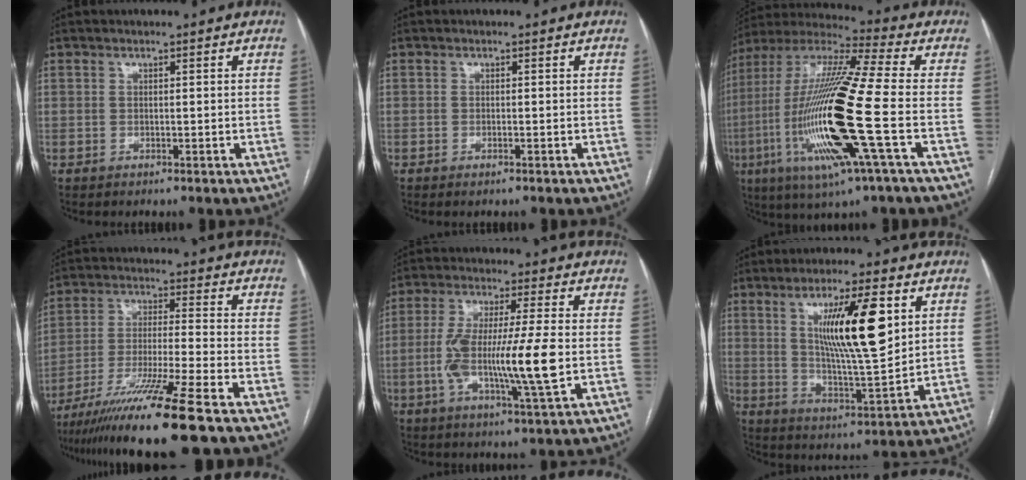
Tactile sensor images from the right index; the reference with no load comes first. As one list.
[{"total": 0.7, "force": [-0.5, 0.0, 0.5], "torque": [-0.010, -0.001, -0.006]}, {"total": 22.8, "force": [-5.2, 1.3, 22.1], "torque": [-0.478, -0.027, -0.106]}, {"total": 15.8, "force": [-11.3, -1.9, 10.8], "torque": [-0.206, -0.044, -0.197]}, {"total": 13.6, "force": [-1.9, 0.7, 13.5], "torque": [-0.256, -0.004, -0.038]}, {"total": 14.1, "force": [4.7, 1.8, 13.2], "torque": [-0.232, -0.005, 0.084]}]